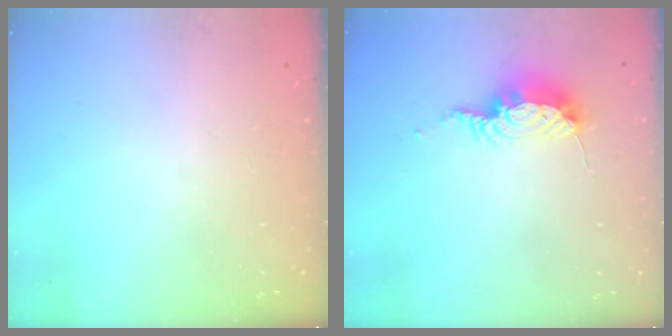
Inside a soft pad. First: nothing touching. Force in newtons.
{"total": 9.0, "press": 8.9, "slide": 1.0}